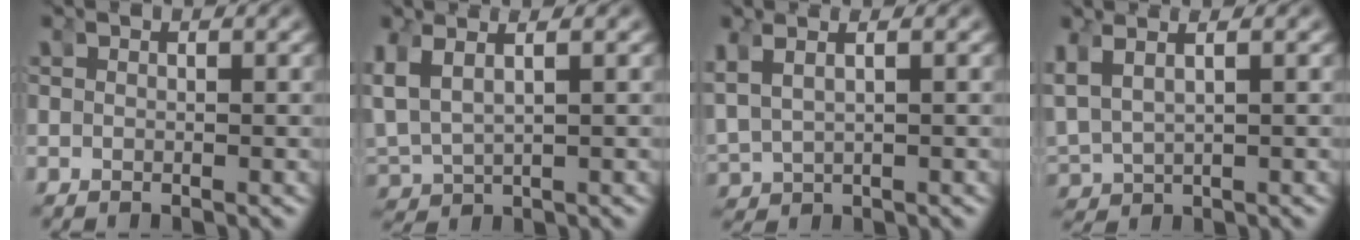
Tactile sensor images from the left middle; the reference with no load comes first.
{"total": 5.9, "force": [1.5, 4.6, 3.5], "torque": [-0.113, -0.011, 0.035]}
{"total": 4.0, "force": [1.2, 2.9, 2.4], "torque": [-0.069, 0.000, 0.031]}
{"total": 5.1, "force": [1.4, 3.8, 3.0], "torque": [-0.094, -0.006, 0.035]}